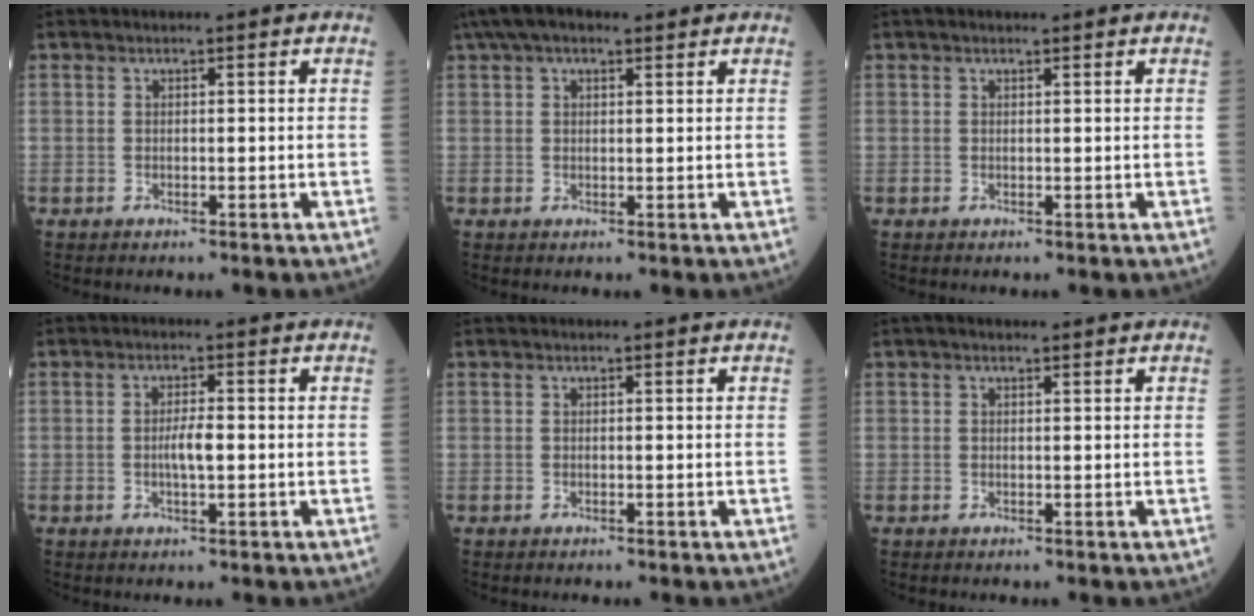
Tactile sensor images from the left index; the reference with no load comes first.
{"total": 6.4, "force": [4.3, 2.5, 4.0], "torque": [-0.083, 0.037, 0.074]}
{"total": 1.1, "force": [0.9, 0.3, 0.7], "torque": [-0.013, 0.012, 0.011]}
{"total": 2.8, "force": [-0.5, 0.6, 2.7], "torque": [-0.053, -0.003, -0.010]}
{"total": 0.0}
{"total": 0.9, "force": [0.6, 0.5, 0.6], "torque": [-0.017, 0.009, 0.006]}